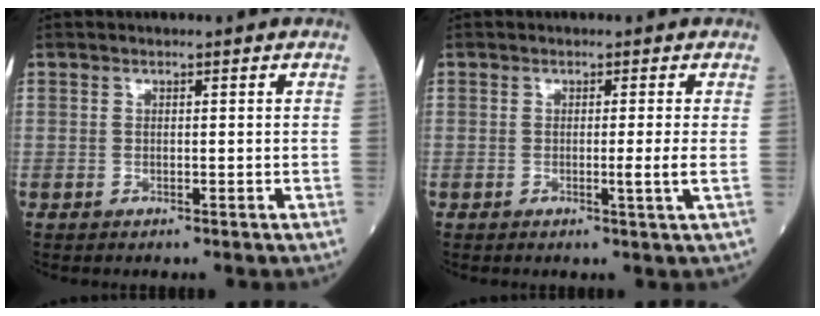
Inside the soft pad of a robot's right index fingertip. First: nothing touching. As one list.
[{"total": 1.9, "force": [-0.3, -0.8, 1.7], "torque": [-0.022, -0.005, -0.007]}]